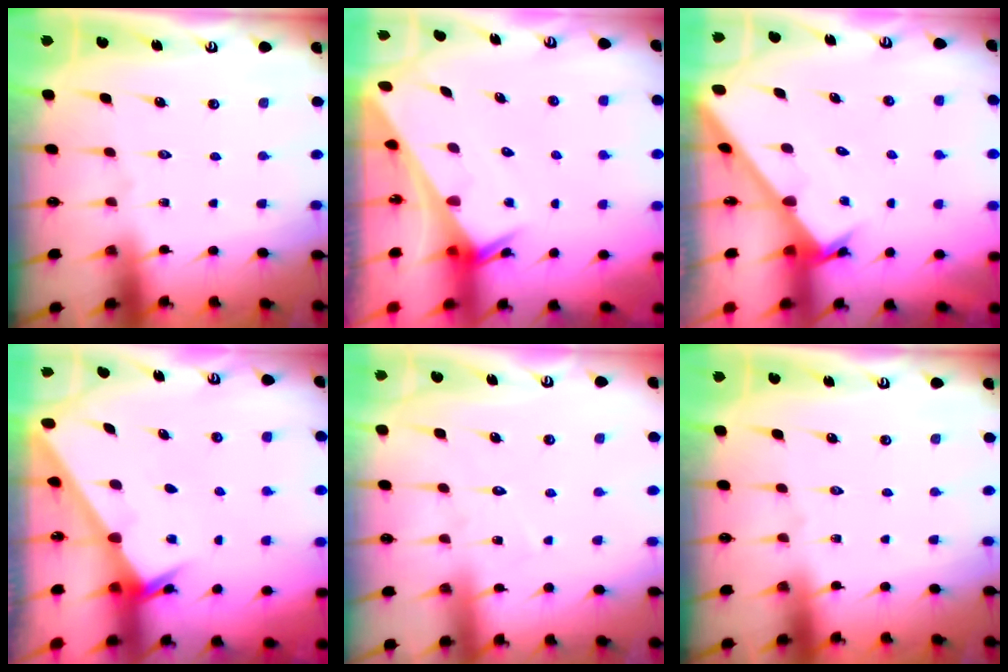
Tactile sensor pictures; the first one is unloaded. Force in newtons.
{"total": 2.6, "press": 2.6, "slide": 0.1}
{"total": 2.5, "press": 2.5, "slide": 0.2}
{"total": 1.9, "press": 1.9, "slide": 0.0}
{"total": 6.0, "press": 5.9, "slide": 0.5}
{"total": 0.0}